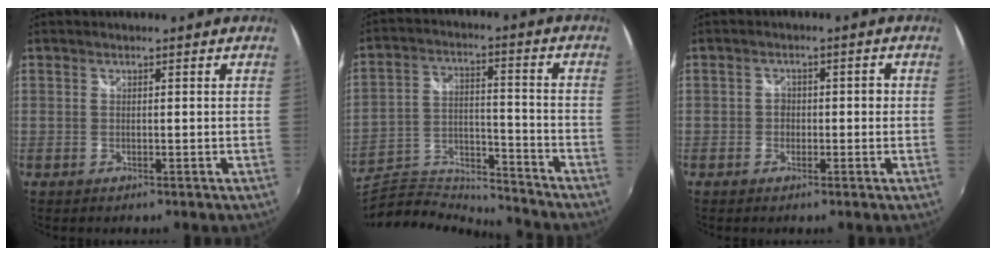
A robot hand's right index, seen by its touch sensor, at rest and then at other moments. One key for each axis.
{"total": 15.6, "fx": -14.3, "fy": 4.0, "fz": 4.9, "tx": -0.111, "ty": 0.008, "tz": -0.246}
{"total": 2.4, "fx": -1.0, "fy": 2.1, "fz": 0.7, "tx": -0.011, "ty": 0.004, "tz": -0.019}